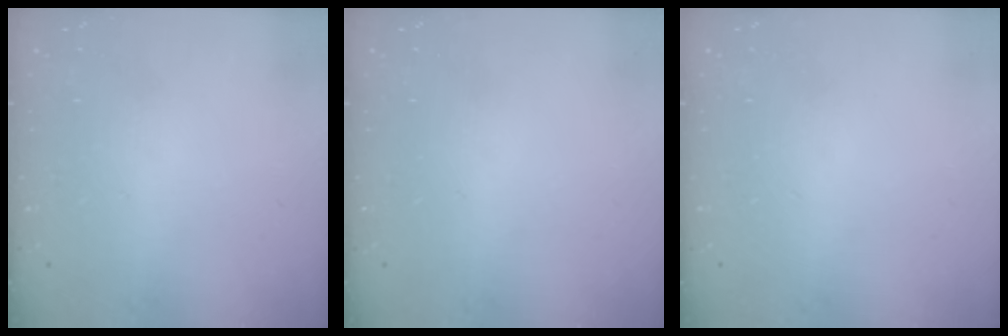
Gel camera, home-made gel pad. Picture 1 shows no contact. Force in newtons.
{"total": 0.0}
{"total": 0.0}